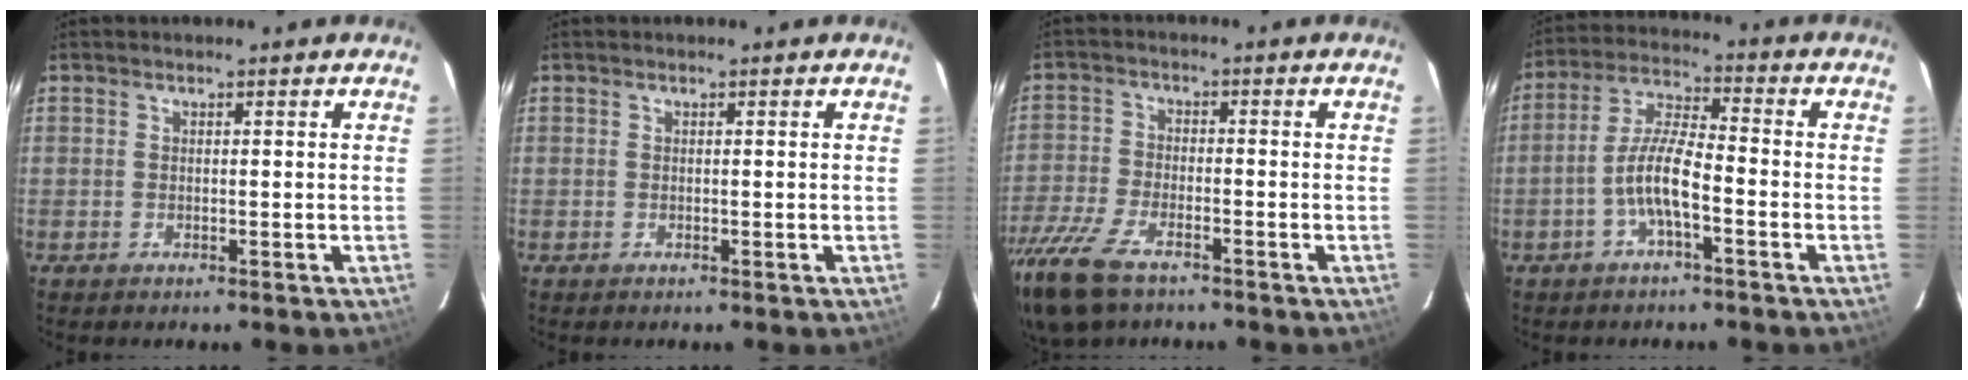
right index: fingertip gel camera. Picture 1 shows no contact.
{"total": 0.0}
{"total": 14.2, "force": [-10.0, 5.9, 8.2], "torque": [-0.204, -0.040, -0.197]}
{"total": 7.6, "force": [-3.2, 1.7, 6.7], "torque": [-0.144, 0.009, -0.059]}